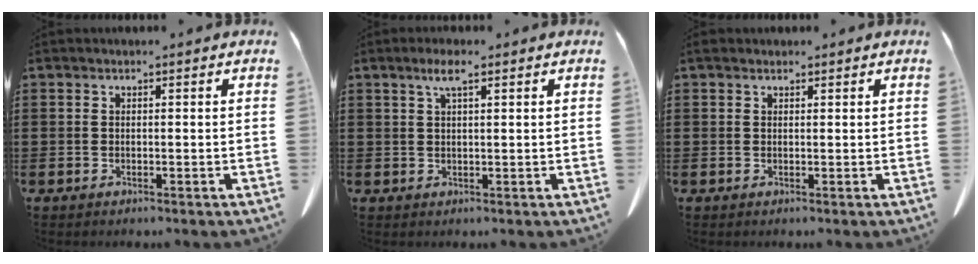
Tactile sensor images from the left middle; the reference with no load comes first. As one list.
[{"total": 3.0, "force": [1.6, 0.6, 2.4], "torque": [-0.051, 0.005, 0.028]}, {"total": 0.9, "force": [0.8, 0.4, 0.3], "torque": [-0.009, 0.002, 0.016]}]